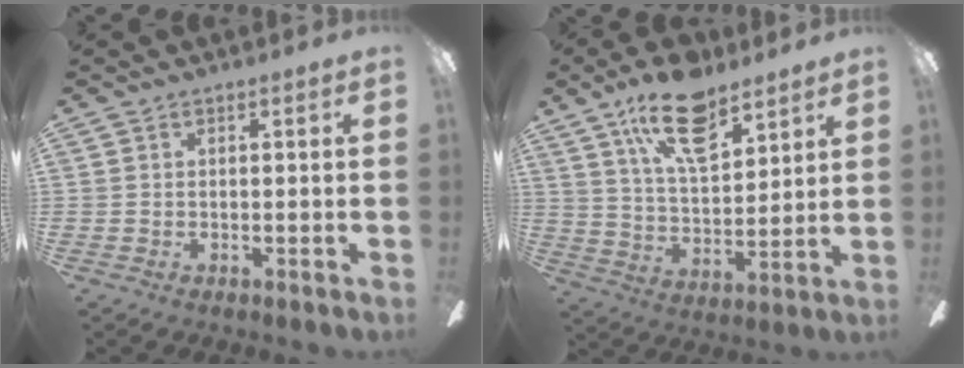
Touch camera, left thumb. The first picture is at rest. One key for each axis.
{"total": 16.7, "fx": 10.9, "fy": 7.4, "fz": 10.3, "tx": -0.173, "ty": -0.042, "tz": 0.187}